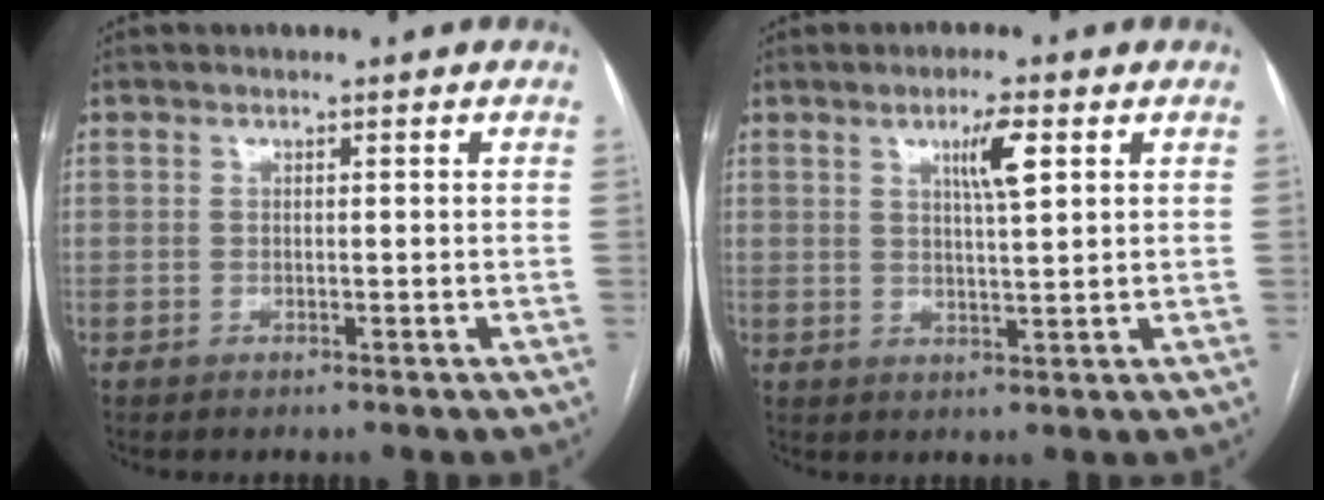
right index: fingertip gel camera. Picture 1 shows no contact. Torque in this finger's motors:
{"motor_torque": [0.15, 0.15, 0.12, 0.07]}